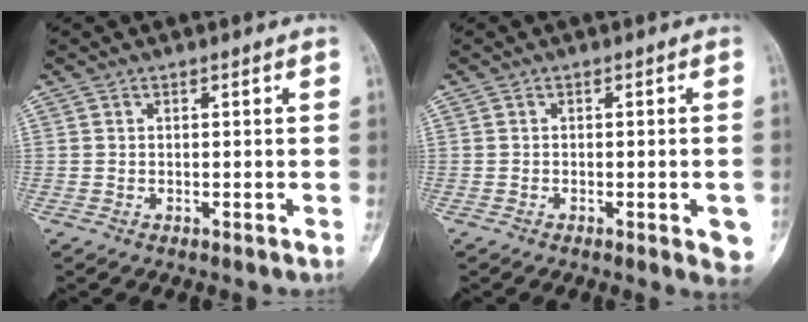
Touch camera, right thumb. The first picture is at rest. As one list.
[{"total": 5.0, "force": [-1.8, 1.4, 4.4], "torque": [-0.042, 0.001, -0.019]}]